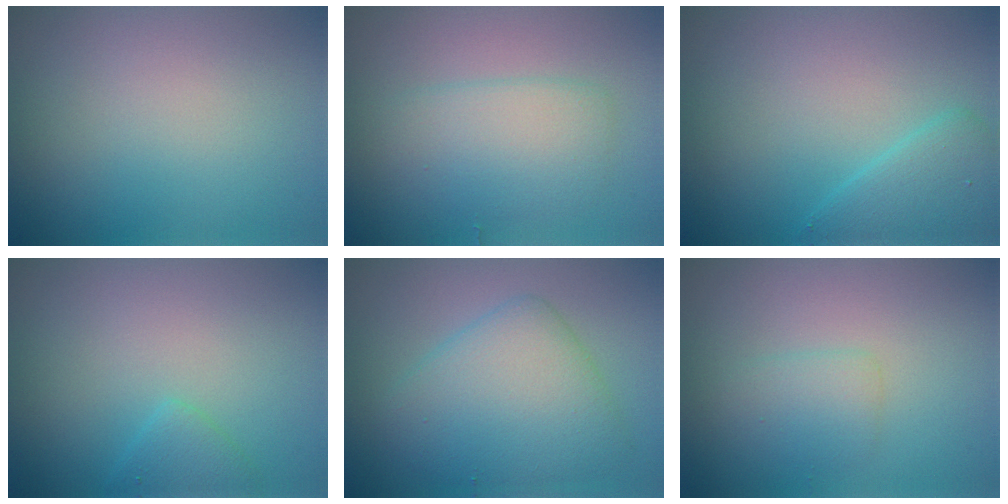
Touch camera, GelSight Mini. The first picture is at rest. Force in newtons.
{"total": 2.3, "press": 2.3, "slide": 0.1}
{"total": 2.9, "press": 2.9, "slide": 0.2}
{"total": 1.5, "press": 1.5, "slide": 0.1}
{"total": 5.7, "press": 5.7, "slide": 0.2}
{"total": 1.6, "press": 1.6, "slide": 0.0}